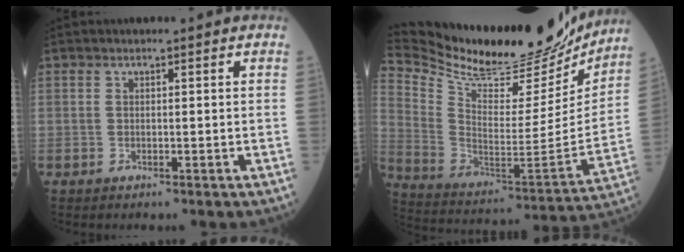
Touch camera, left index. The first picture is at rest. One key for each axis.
{"total": 30.2, "fx": 26.8, "fy": 6.8, "fz": 12.1, "tx": -0.226, "ty": -0.061, "tz": 0.393}